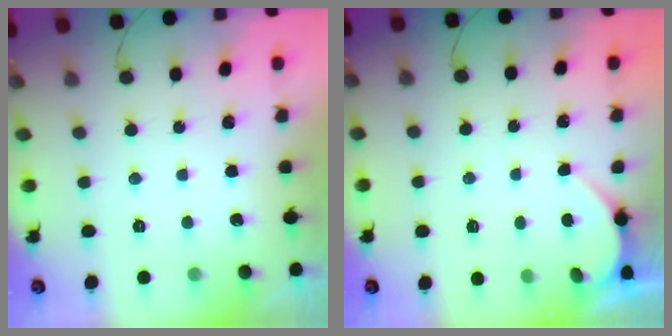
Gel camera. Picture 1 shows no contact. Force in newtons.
{"total": 1.9, "press": 1.9, "slide": 0.1}